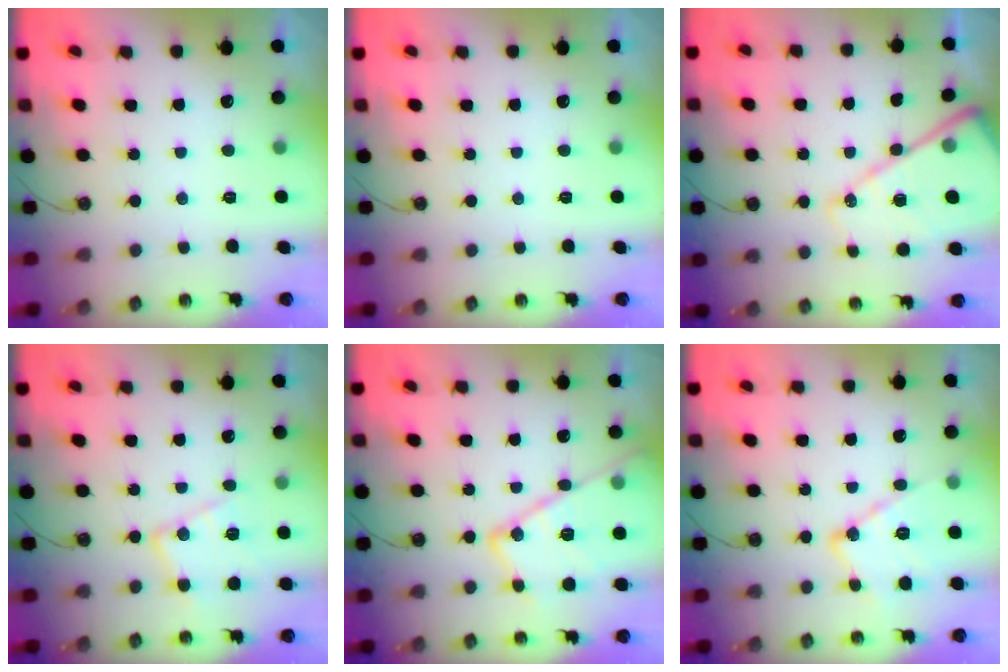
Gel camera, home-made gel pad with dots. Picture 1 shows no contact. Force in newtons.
{"total": 0.0}
{"total": 16.5, "press": 16.4, "slide": 1.7}
{"total": 13.6, "press": 13.6, "slide": 0.7}
{"total": 20.2, "press": 20.1, "slide": 1.8}
{"total": 14.0, "press": 14.0, "slide": 1.1}